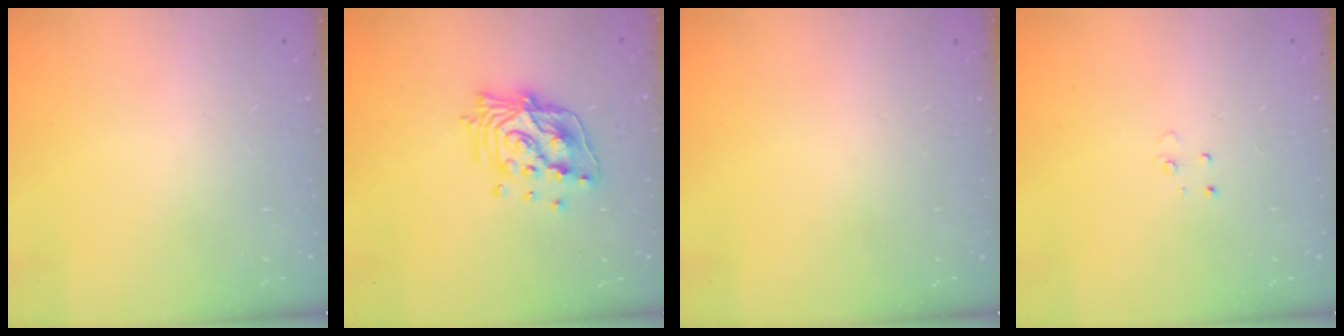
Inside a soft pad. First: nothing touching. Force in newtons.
{"total": 14.7, "press": 14.6, "slide": 1.3}
{"total": 0.0}
{"total": 3.0, "press": 2.9, "slide": 0.3}